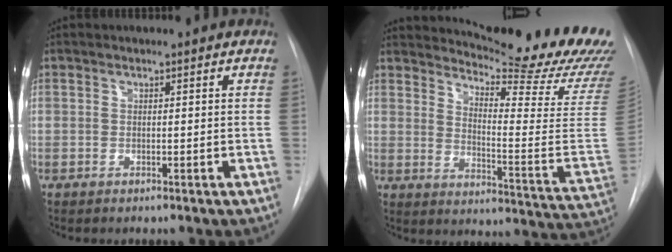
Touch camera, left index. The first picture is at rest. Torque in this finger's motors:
{"motor_torque": [-0.03, -0.81, 0.24, 0.03]}